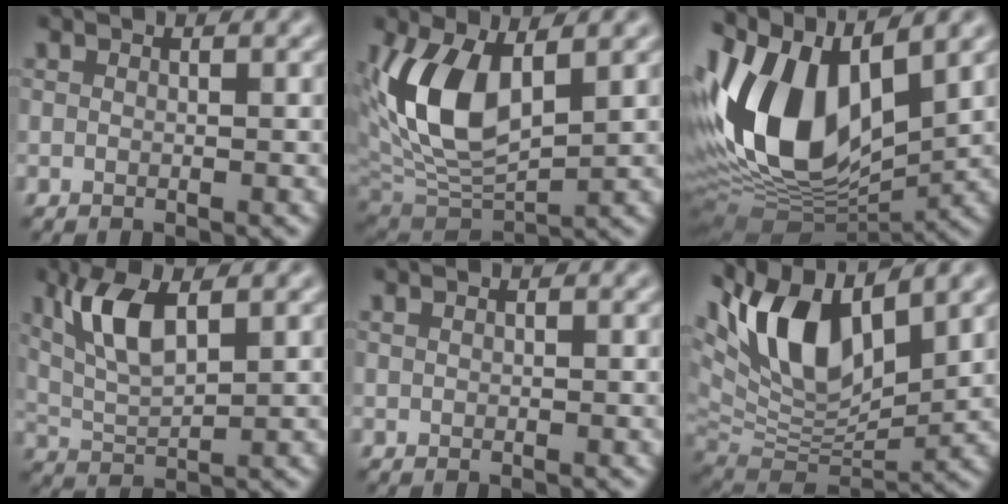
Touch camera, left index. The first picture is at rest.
{"total": 8.8, "force": [1.8, 4.7, 7.2], "torque": [-0.154, -0.009, 0.037]}
{"total": 13.7, "force": [1.5, 7.3, 11.5], "torque": [-0.233, 0.002, 0.020]}
{"total": 4.8, "force": [1.8, 1.8, 4.1], "torque": [-0.095, 0.001, 0.040]}
{"total": 0.0}
{"total": 11.0, "force": [5.2, 4.9, 8.4], "torque": [-0.167, 0.008, 0.099]}